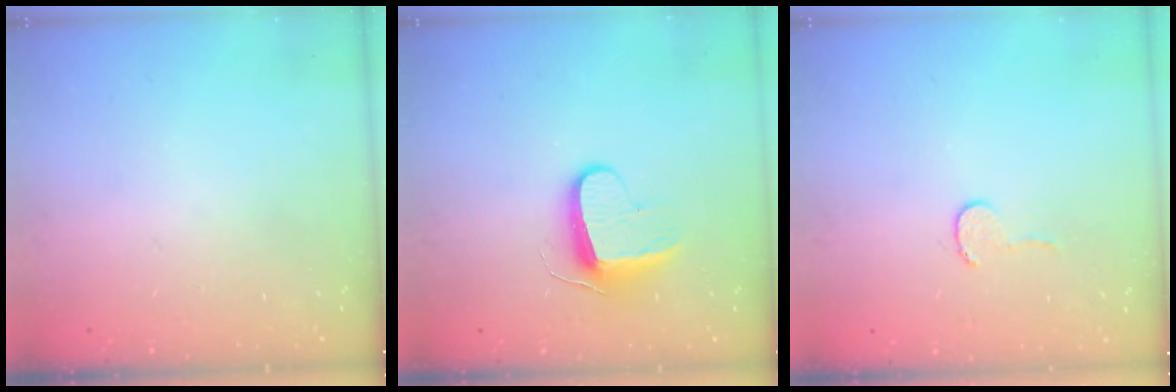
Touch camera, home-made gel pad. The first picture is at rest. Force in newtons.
{"total": 9.2, "press": 9.2, "slide": 0.7}
{"total": 3.7, "press": 3.7, "slide": 0.4}